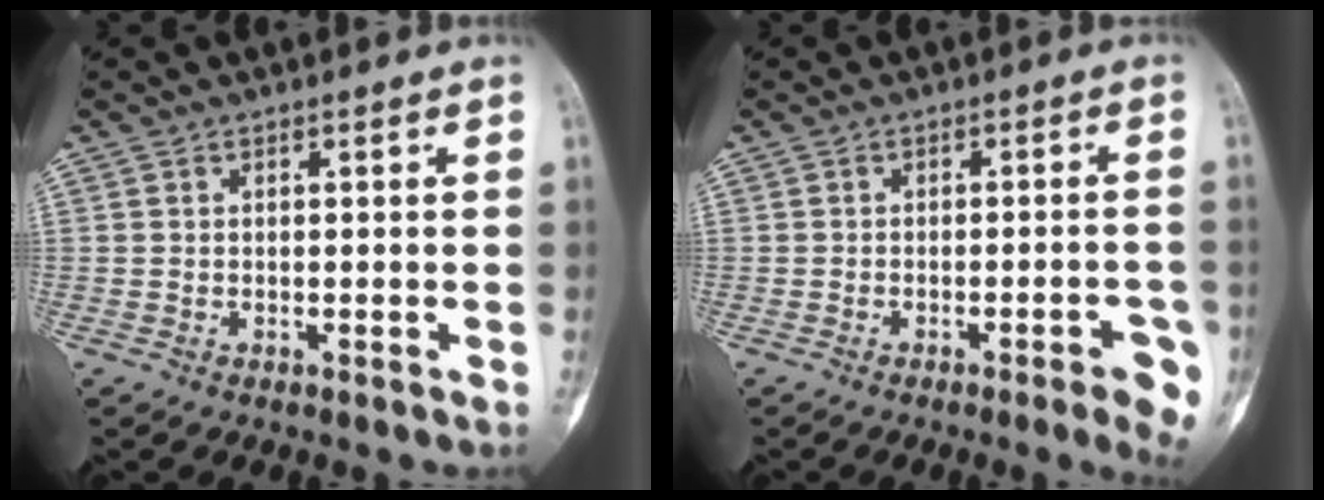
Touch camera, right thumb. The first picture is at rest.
{"total": 6.4, "force": [-3.1, 1.6, 5.4], "torque": [-0.058, 0.012, -0.034]}